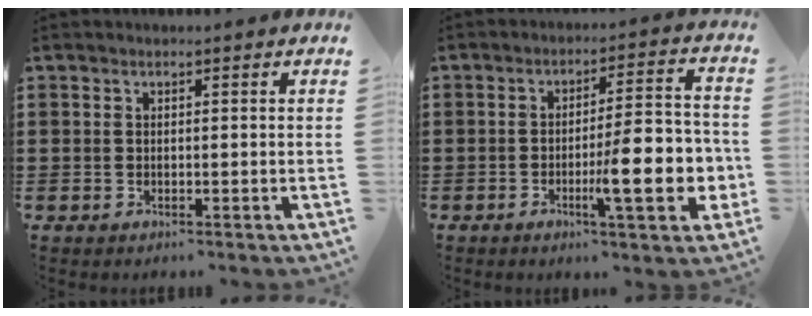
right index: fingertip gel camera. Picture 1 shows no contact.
{"total": 12.0, "force": [-3.4, 2.8, 11.2], "torque": [-0.160, -0.009, -0.057]}